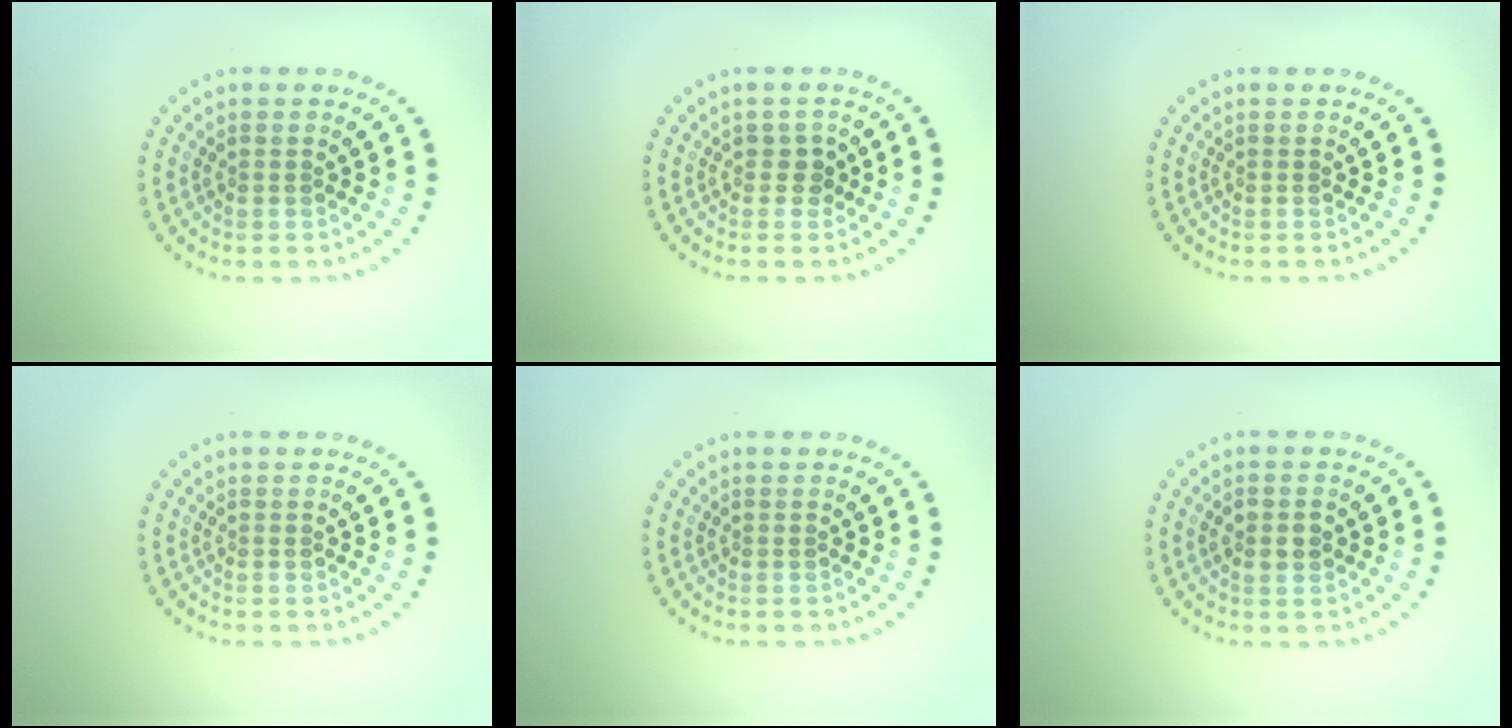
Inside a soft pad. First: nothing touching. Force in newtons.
{"total": 1.1, "press": 1.0, "slide": 0.6}
{"total": 0.0}
{"total": 0.0}
{"total": 0.0}
{"total": 1.4, "press": 1.4, "slide": 0.1}